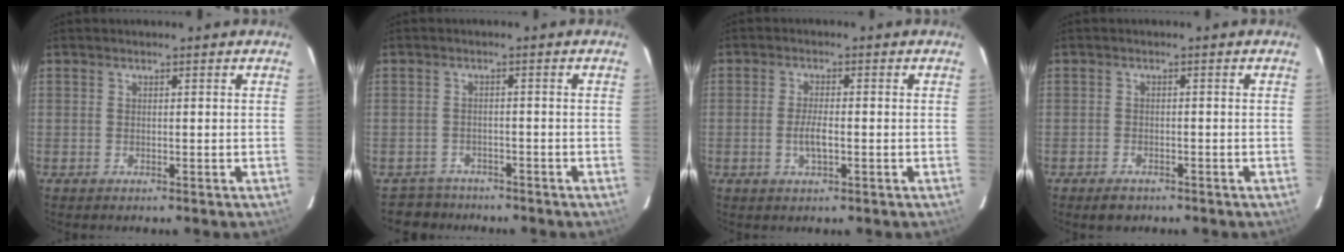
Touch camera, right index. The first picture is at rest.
{"total": 4.4, "force": [-3.6, 2.4, -0.5], "torque": [0.000, 0.010, -0.061]}
{"total": 3.4, "force": [-1.0, 1.0, 3.1], "torque": [-0.063, -0.004, -0.017]}
{"total": 2.9, "force": [-2.1, 1.7, 1.0], "torque": [-0.026, -0.001, -0.031]}